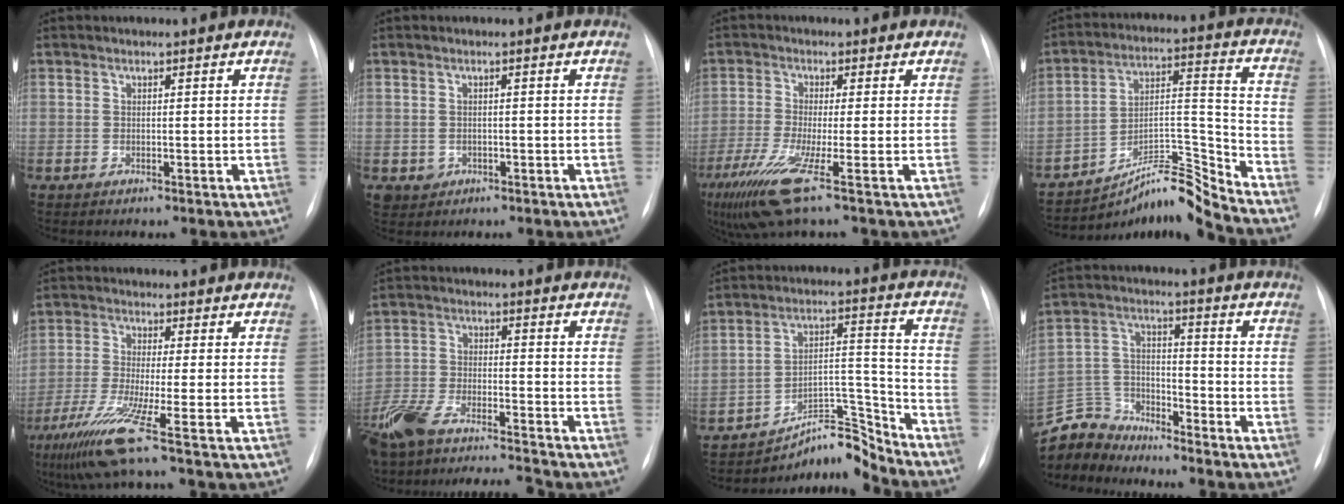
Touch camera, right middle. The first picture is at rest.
{"total": 2.2, "force": [-0.7, 2.1, 0.3], "torque": [0.000, 0.005, -0.003]}
{"total": 8.8, "force": [-4.8, 0.0, 7.3], "torque": [-0.147, -0.031, -0.095]}
{"total": 10.4, "force": [-10.0, -1.3, 2.6], "torque": [-0.039, 0.052, -0.169]}
{"total": 8.2, "force": [-4.7, -1.4, 6.6], "torque": [-0.133, -0.033, -0.096]}
{"total": 13.6, "force": [-12.0, 1.5, 6.1], "torque": [-0.124, 0.005, -0.210]}
{"total": 8.7, "force": [-8.7, 0.5, 0.5], "torque": [0.001, 0.070, -0.145]}
{"total": 9.2, "force": [-9.0, 2.1, -0.1], "torque": [-0.002, 0.013, -0.180]}